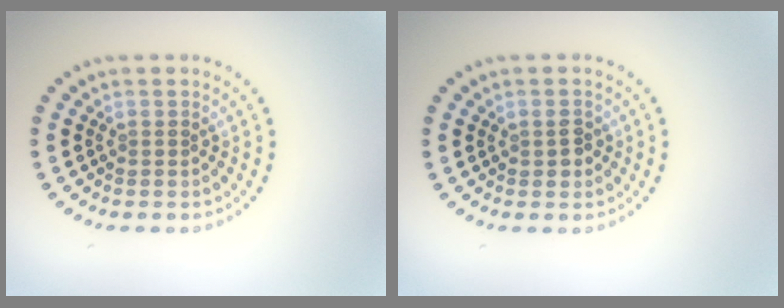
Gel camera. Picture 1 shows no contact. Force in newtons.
{"total": 1.4, "press": 1.4, "slide": 0.2}